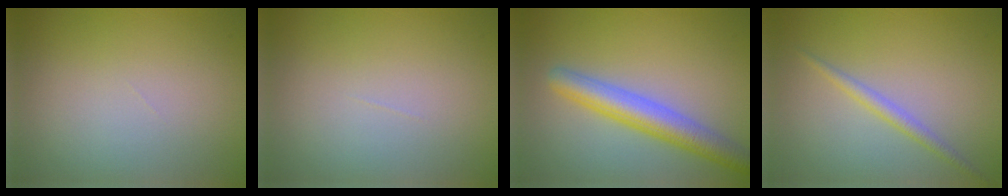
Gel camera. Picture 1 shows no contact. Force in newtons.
{"total": 0.0}
{"total": 4.9, "press": 4.9, "slide": 0.2}
{"total": 1.5, "press": 1.5, "slide": 0.1}